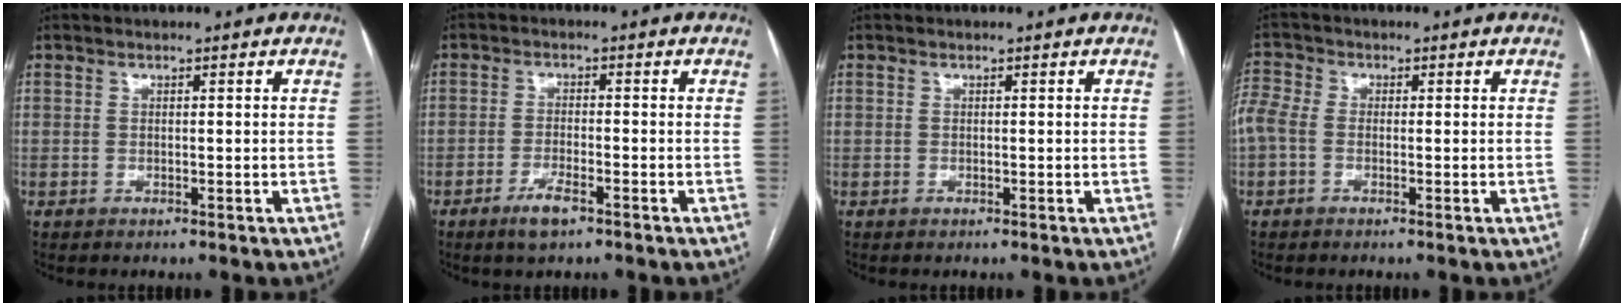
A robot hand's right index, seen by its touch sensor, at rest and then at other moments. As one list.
[{"total": 3.9, "force": [-2.5, 0.8, 2.8], "torque": [-0.059, -0.003, -0.045]}, {"total": 0.0}, {"total": 6.3, "force": [-0.7, 4.5, 4.3], "torque": [-0.131, 0.022, -0.018]}]